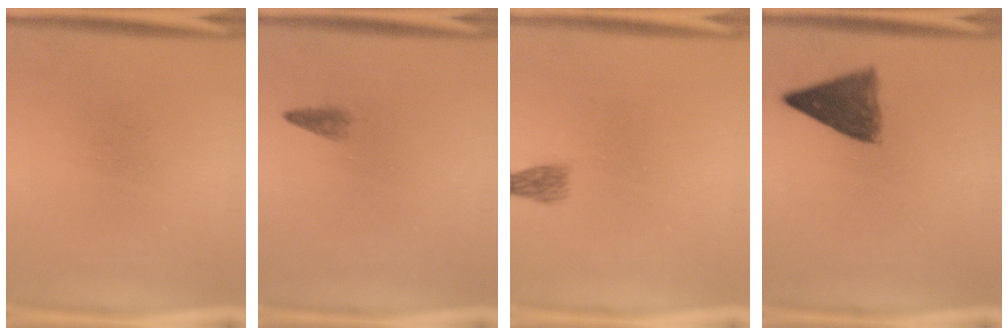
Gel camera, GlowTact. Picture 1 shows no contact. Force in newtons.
{"total": 1.1}
{"total": 1.9}
{"total": 7.2}